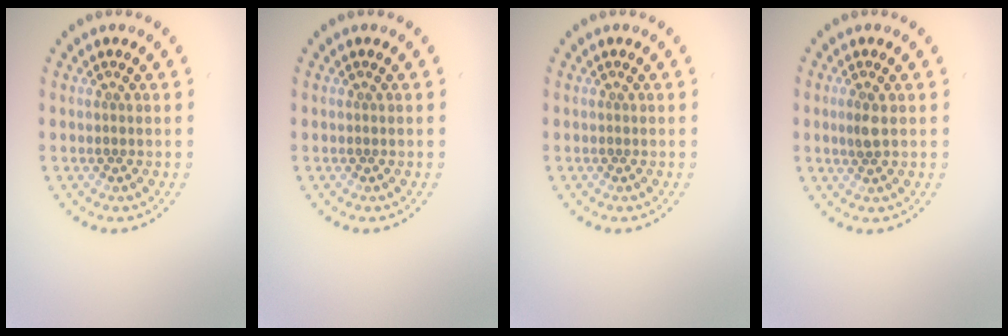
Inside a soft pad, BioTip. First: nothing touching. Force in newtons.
{"total": 0.0}
{"total": 0.0}
{"total": 1.5, "press": 1.3, "slide": 0.6}